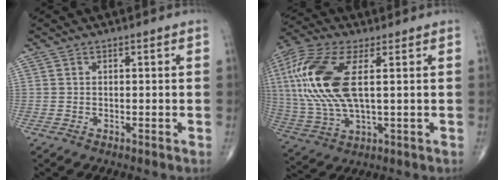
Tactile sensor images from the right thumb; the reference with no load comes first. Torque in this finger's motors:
{"motor_torque": [0.16, 0.90, 1.93, 0.53, 0.69]}